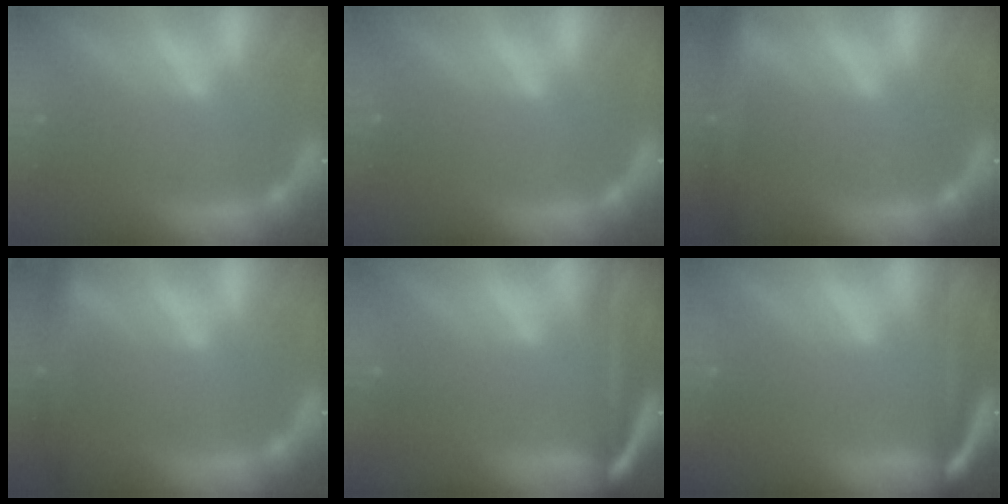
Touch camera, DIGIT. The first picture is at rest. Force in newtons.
{"total": 0.0}
{"total": 6.0}
{"total": 5.0}
{"total": 9.5}
{"total": 8.6}